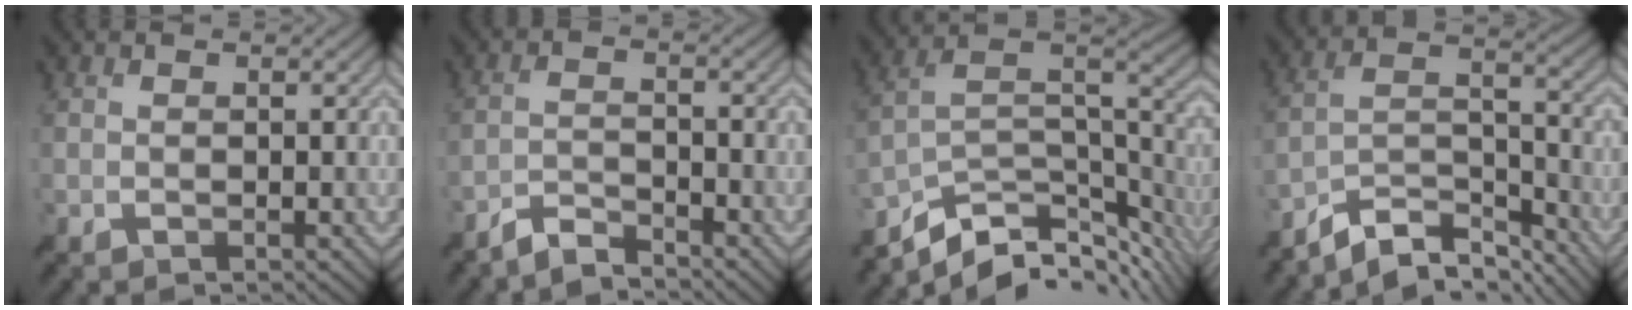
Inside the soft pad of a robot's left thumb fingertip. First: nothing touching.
{"total": 3.5, "force": [-3.3, 0.5, 1.0], "torque": [-0.019, -0.002, -0.073]}
{"total": 11.5, "force": [-7.6, 4.7, 7.3], "torque": [-0.150, -0.006, -0.120]}
{"total": 8.7, "force": [-7.3, 2.8, 3.8], "torque": [-0.067, 0.001, -0.143]}